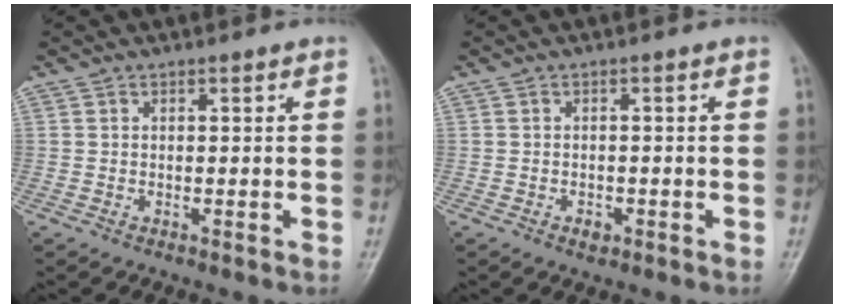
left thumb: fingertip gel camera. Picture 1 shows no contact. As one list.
[{"total": 1.7, "force": [-0.9, 1.2, 0.9], "torque": [-0.010, 0.004, -0.011]}]